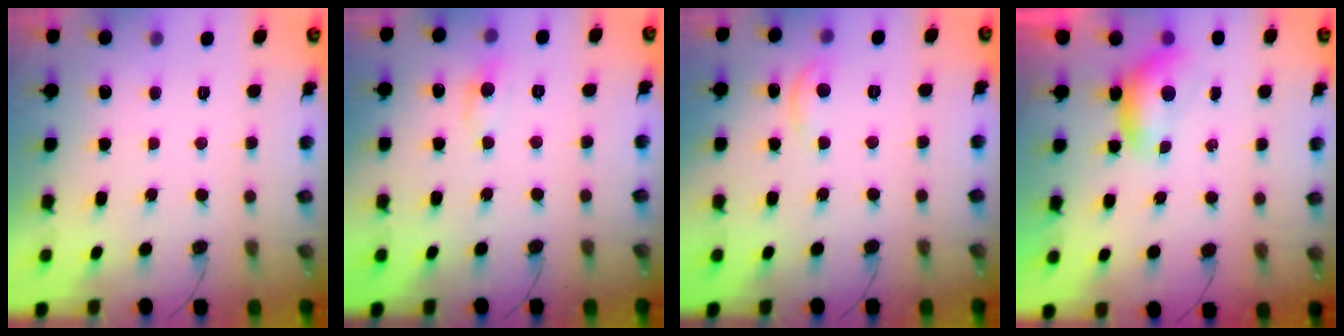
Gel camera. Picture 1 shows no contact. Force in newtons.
{"total": 5.6, "press": 5.5, "slide": 0.7}
{"total": 2.9, "press": 2.8, "slide": 0.3}
{"total": 5.2, "press": 5.2, "slide": 0.7}